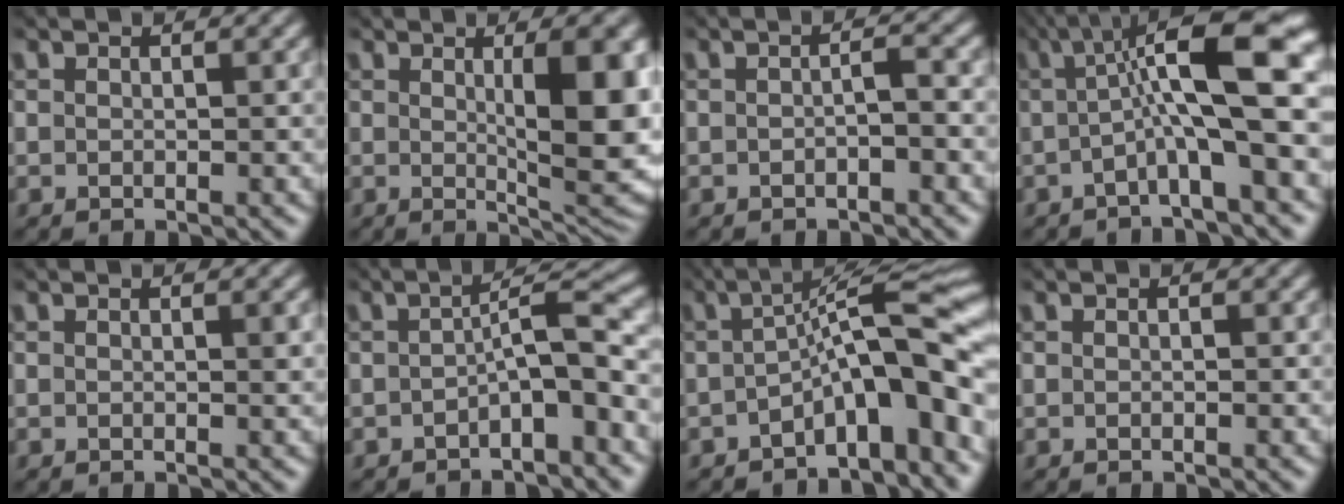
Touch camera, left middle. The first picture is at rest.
{"total": 8.5, "force": [1.0, 2.1, 8.2], "torque": [-0.103, -0.006, 0.021]}
{"total": 1.4, "force": [-0.6, 0.2, 1.2], "torque": [-0.019, 0.004, -0.011]}
{"total": 10.8, "force": [0.9, 2.6, 10.5], "torque": [-0.156, 0.027, 0.002]}
{"total": 0.7, "force": [0.1, 0.1, 0.7], "torque": [-0.008, 0.000, 0.001]}
{"total": 4.1, "force": [-1.2, 0.8, 3.8], "torque": [-0.061, 0.019, -0.024]}
{"total": 8.9, "force": [-2.9, 2.1, 8.1], "torque": [-0.102, 0.024, -0.058]}
{"total": 0.0}